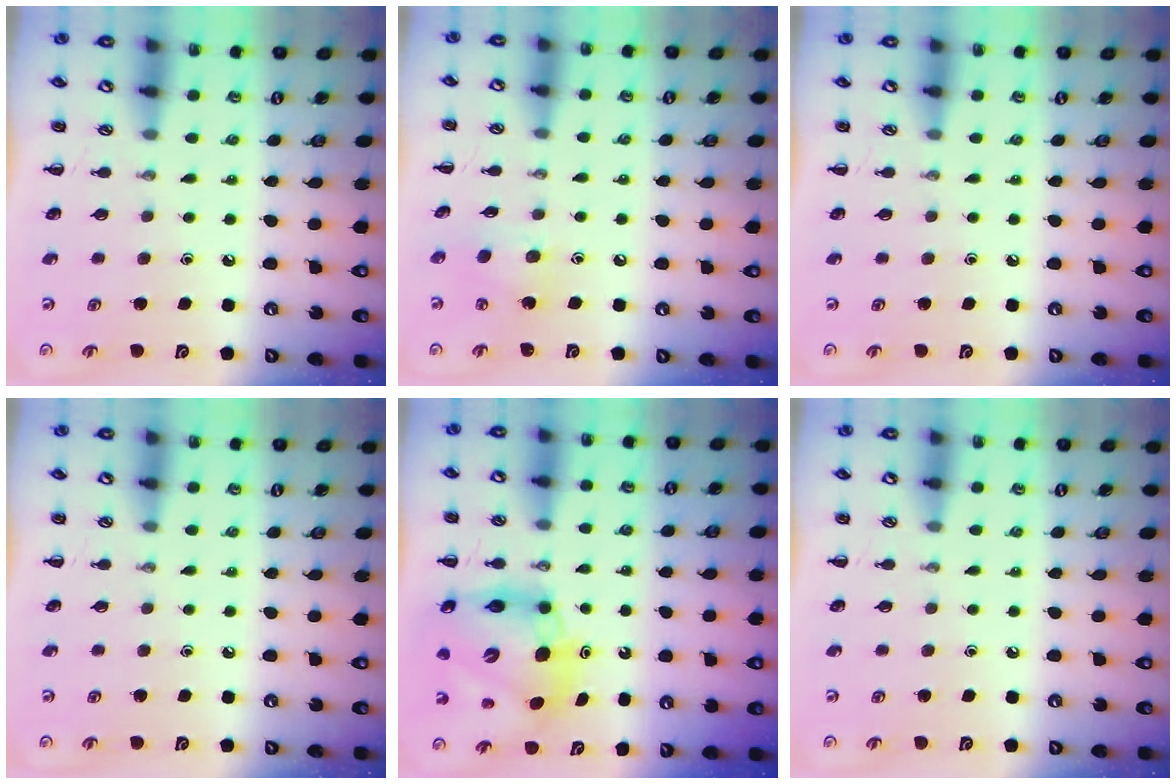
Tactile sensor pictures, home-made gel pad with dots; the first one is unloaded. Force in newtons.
{"total": 5.6, "press": 5.6, "slide": 0.7}
{"total": 0.0}
{"total": 0.0}
{"total": 11.2, "press": 10.8, "slide": 3.1}
{"total": 0.0}